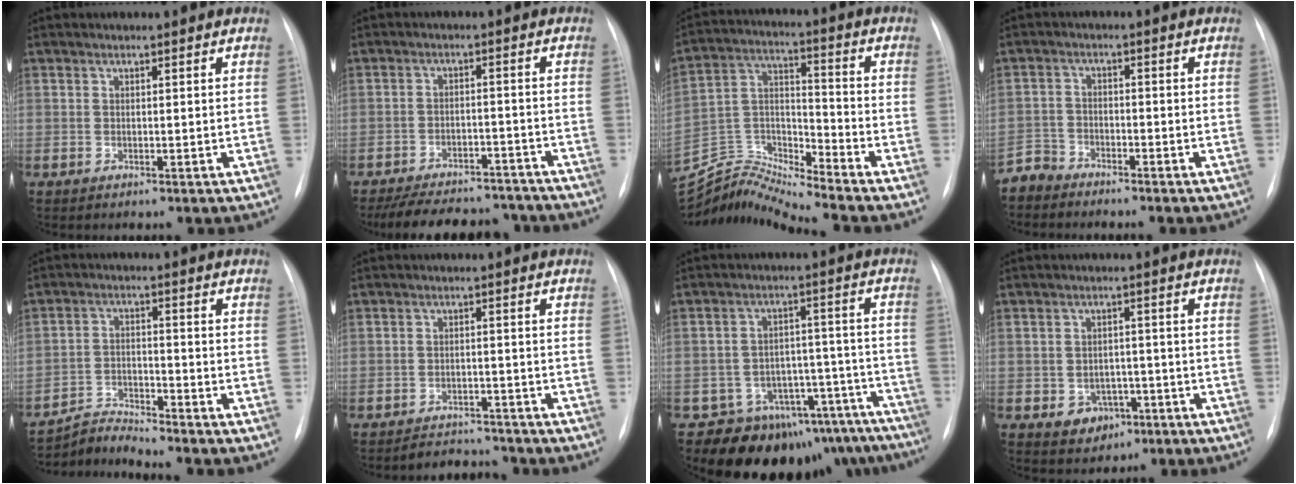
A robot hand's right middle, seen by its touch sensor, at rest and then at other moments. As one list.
[{"total": 16.6, "force": [-14.7, 5.2, 5.6], "torque": [-0.115, 0.003, -0.200]}, {"total": 13.2, "force": [-13.0, -2.0, 1.1], "torque": [-0.020, 0.038, -0.251]}, {"total": 3.6, "force": [-3.4, 0.8, -0.9], "torque": [0.021, -0.008, -0.068]}, {"total": 5.1, "force": [-4.8, -1.4, -1.2], "torque": [0.011, -0.010, -0.088]}, {"total": 4.6, "force": [-4.4, 1.2, -0.2], "torque": [0.005, 0.007, -0.065]}, {"total": 18.2, "force": [-15.8, 8.5, 3.0], "torque": [0.001, 0.072, -0.194]}, {"total": 4.8, "force": [-2.0, 4.0, 1.8], "torque": [-0.021, 0.011, -0.017]}]